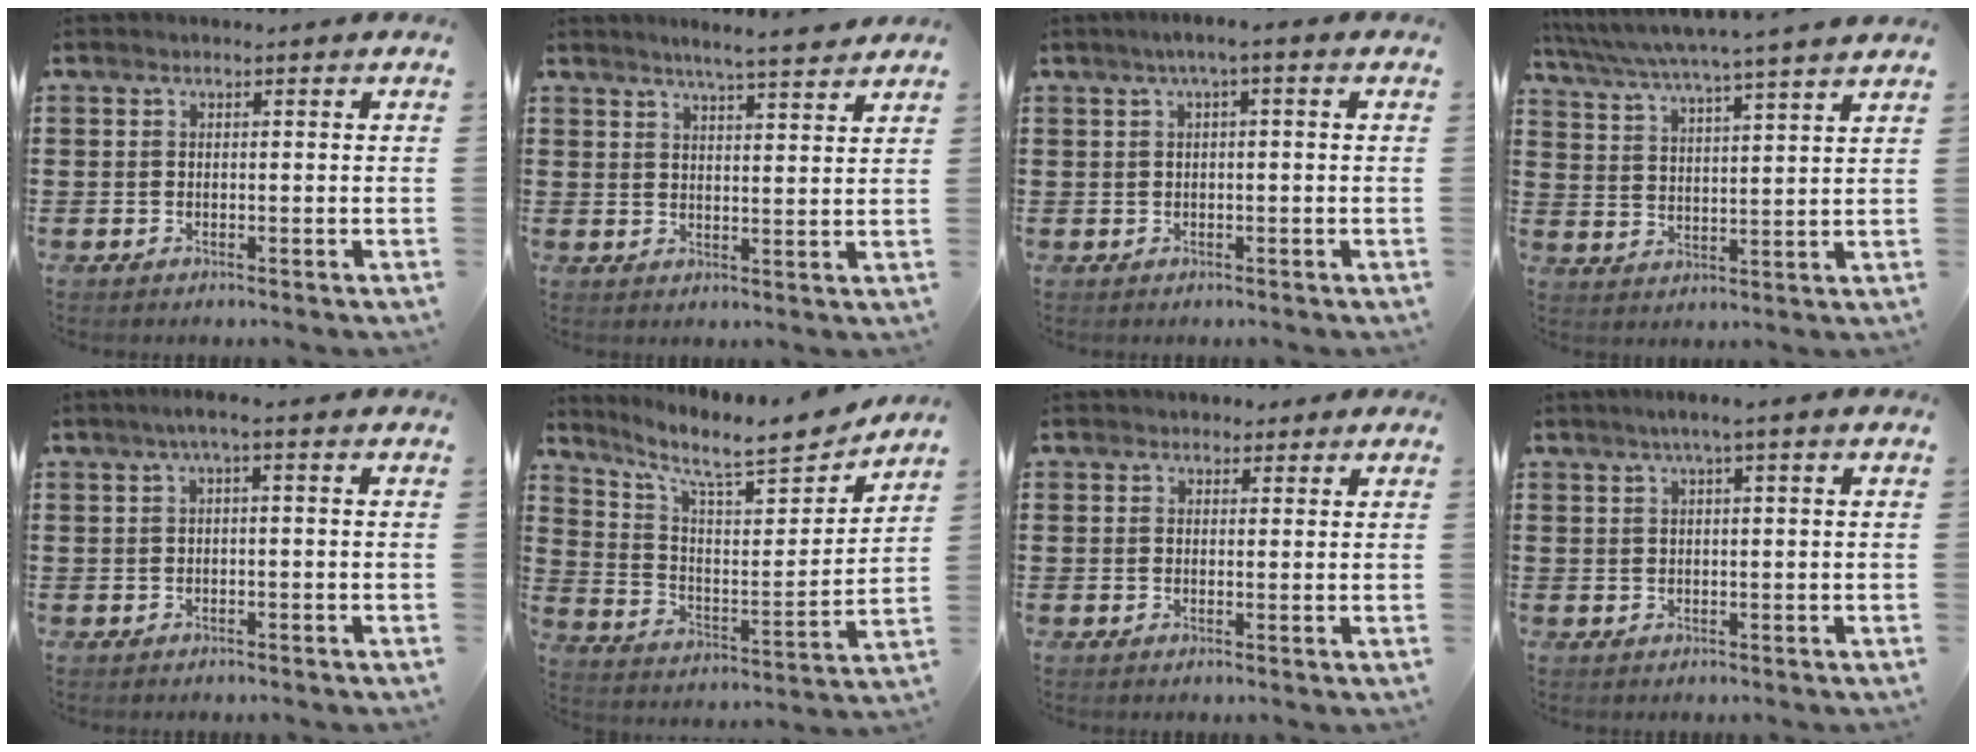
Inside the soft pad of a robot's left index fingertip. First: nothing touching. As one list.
[{"total": 3.9, "force": [3.6, -0.6, 1.3], "torque": [-0.035, -0.013, 0.063]}, {"total": 1.8, "force": [-0.2, 0.1, 1.8], "torque": [-0.030, -0.001, -0.006]}, {"total": 5.0, "force": [4.6, -0.7, 1.8], "torque": [-0.054, -0.034, 0.073]}, {"total": 1.8, "force": [-0.5, 0.1, 1.7], "torque": [-0.028, 0.000, -0.011]}, {"total": 9.6, "force": [8.2, 1.6, 4.6], "torque": [-0.112, -0.059, 0.134]}, {"total": 1.6, "force": [1.2, 1.0, 0.3], "torque": [-0.010, 0.008, 0.023]}, {"total": 1.9, "force": [0.8, -0.1, 1.8], "torque": [-0.033, -0.002, 0.012]}]